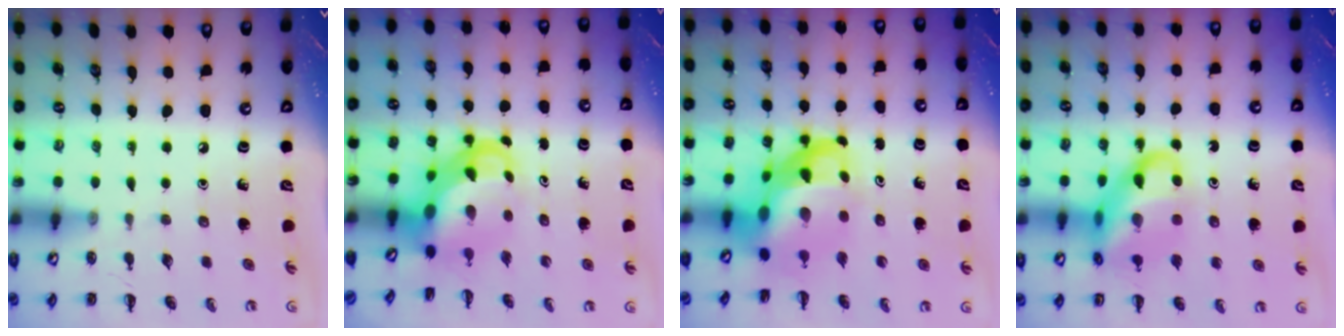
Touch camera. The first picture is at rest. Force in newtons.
{"total": 5.7, "press": 5.5, "slide": 1.5}
{"total": 11.8, "press": 11.3, "slide": 3.2}
{"total": 17.5, "press": 17.2, "slide": 3.4}